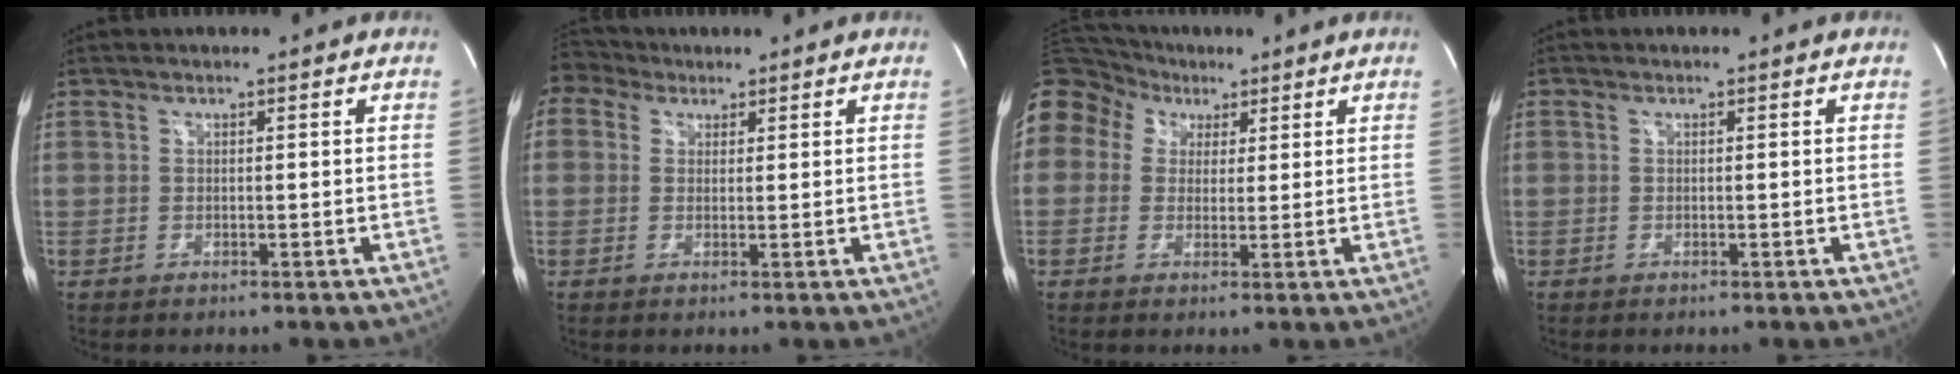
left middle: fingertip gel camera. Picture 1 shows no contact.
{"total": 4.0, "force": [2.8, 2.8, 0.5], "torque": [-0.020, 0.031, 0.055]}
{"total": 19.3, "force": [8.3, 15.9, 7.2], "torque": [-0.238, 0.115, 0.168]}
{"total": 0.0}